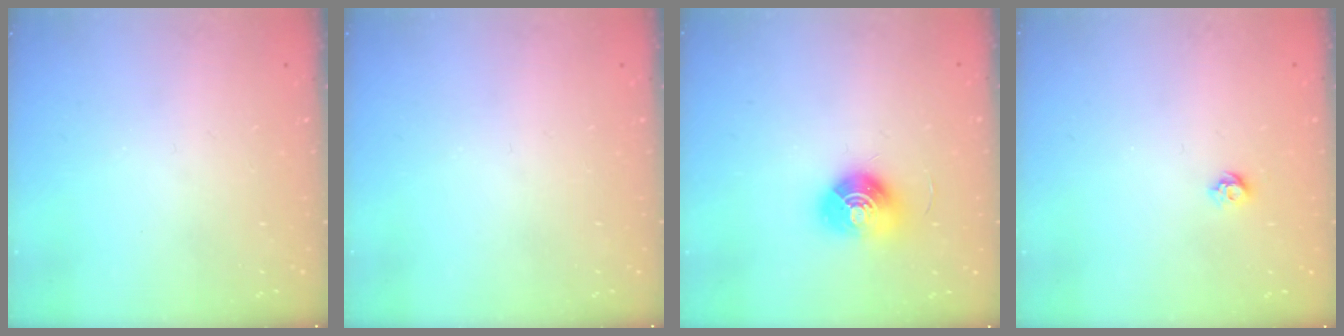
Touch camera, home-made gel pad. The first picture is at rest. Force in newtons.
{"total": 0.0}
{"total": 10.3, "press": 10.3, "slide": 0.5}
{"total": 5.3, "press": 5.3, "slide": 0.8}